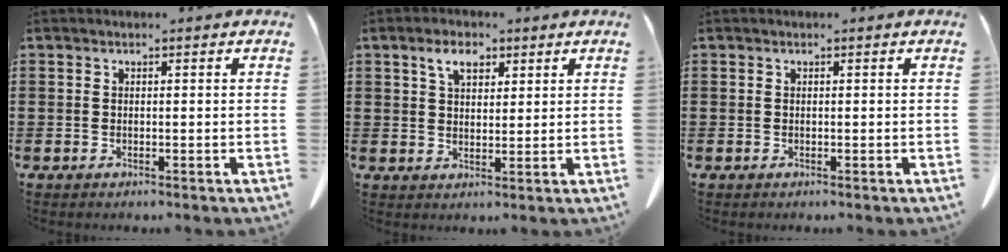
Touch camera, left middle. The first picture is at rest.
{"total": 4.4, "force": [2.7, 2.4, 2.5], "torque": [-0.053, 0.005, 0.047]}
{"total": 0.0}